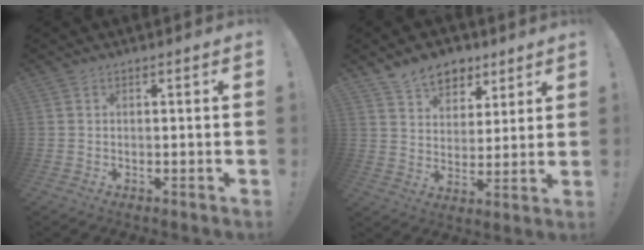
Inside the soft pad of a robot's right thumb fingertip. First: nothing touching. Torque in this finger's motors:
{"motor_torque": [0.05, 0.07, 0.51, 0.57, 0.14]}